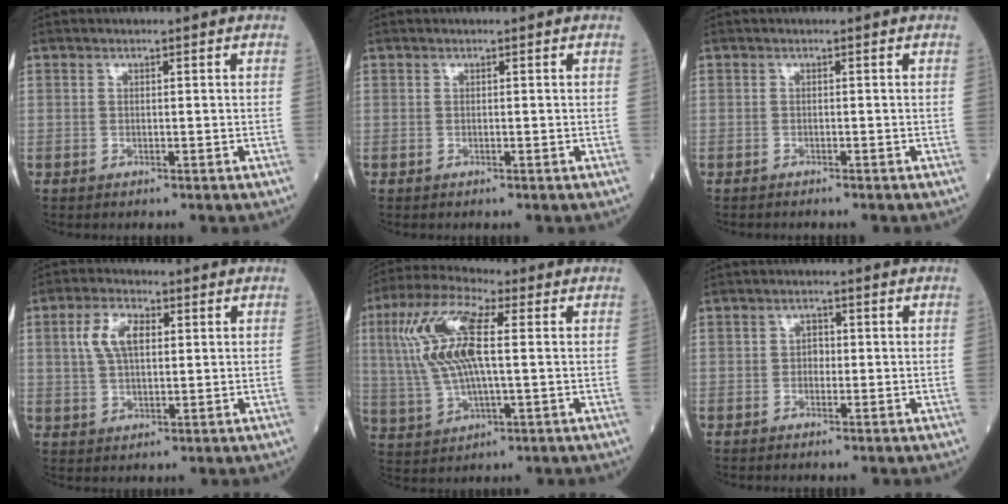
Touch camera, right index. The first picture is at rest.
{"total": 0.0}
{"total": 1.1, "force": [-1.0, -0.1, 0.5], "torque": [-0.008, 0.000, -0.011]}
{"total": 6.2, "force": [1.9, 2.8, 5.1], "torque": [-0.114, 0.014, 0.041]}
{"total": 13.0, "force": [2.4, 3.4, 12.3], "torque": [-0.277, 0.023, 0.046]}
{"total": 1.3, "force": [-0.1, 1.0, 0.9], "torque": [-0.011, 0.005, -0.003]}